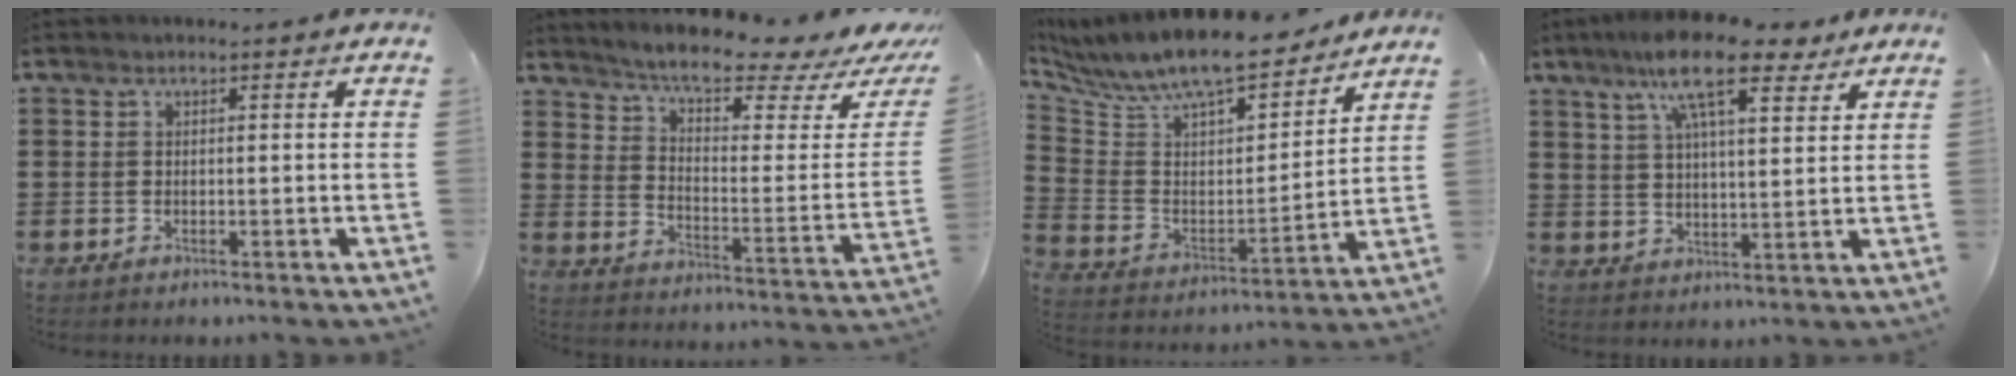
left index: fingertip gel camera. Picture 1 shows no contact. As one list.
[{"total": 7.0, "force": [6.0, 0.4, 3.6], "torque": [-0.082, -0.052, 0.098]}, {"total": 9.3, "force": [8.4, 1.7, 3.4], "torque": [-0.099, -0.066, 0.141]}, {"total": 12.2, "force": [8.5, 3.0, 8.2], "torque": [-0.164, -0.011, 0.148]}]